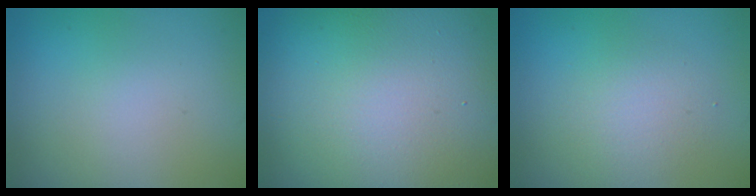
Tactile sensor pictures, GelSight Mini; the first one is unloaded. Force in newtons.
{"total": 18.4, "press": 18.3, "slide": 1.2}
{"total": 2.3, "press": 2.3, "slide": 0.2}